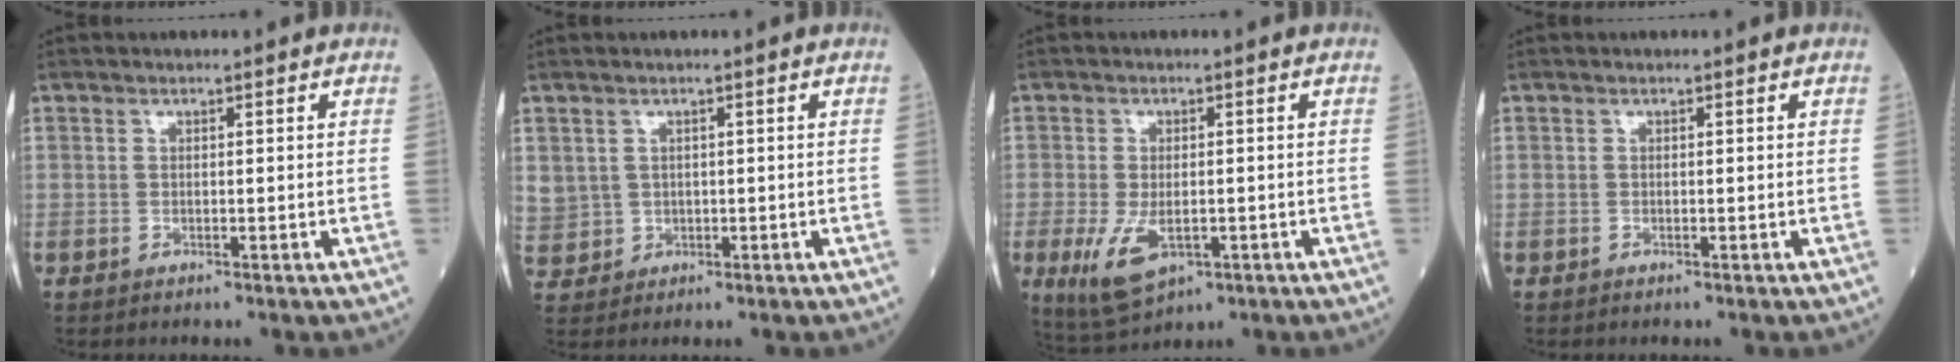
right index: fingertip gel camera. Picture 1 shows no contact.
{"total": 6.2, "force": [0.9, 6.0, 1.4], "torque": [-0.058, 0.013, 0.039]}
{"total": 7.2, "force": [-2.5, 3.5, 5.8], "torque": [-0.119, -0.015, -0.030]}
{"total": 0.0}